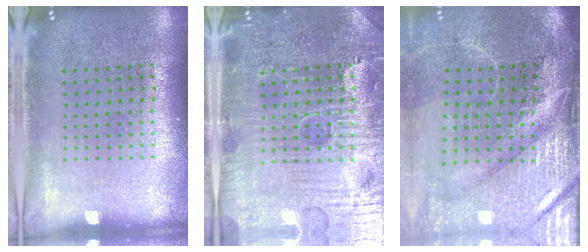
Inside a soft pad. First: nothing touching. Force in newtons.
{"total": 5.0, "press": 4.8, "slide": 1.6}
{"total": 4.7, "press": 4.0, "slide": 2.5}